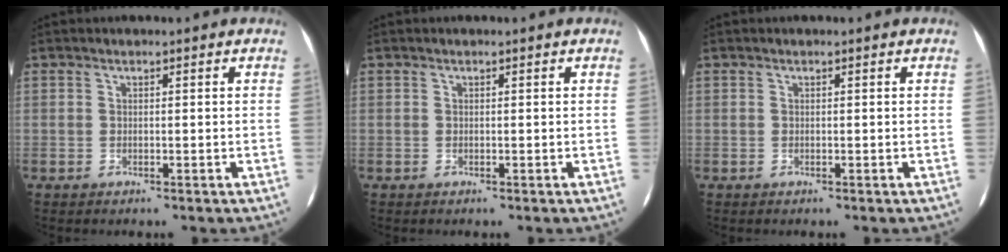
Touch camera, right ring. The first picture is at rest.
{"total": 0.0}
{"total": 0.0}